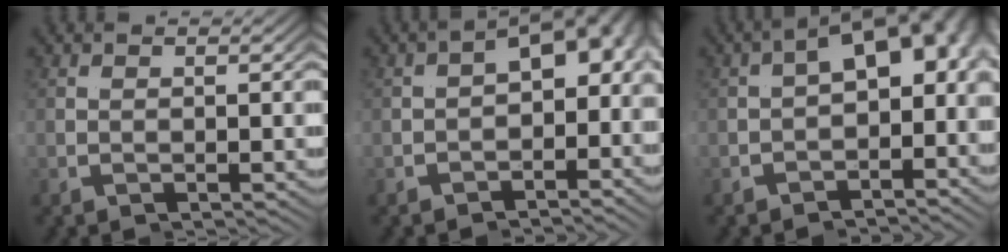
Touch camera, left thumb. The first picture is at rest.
{"total": 6.4, "force": [0.1, 4.1, 4.8], "torque": [-0.075, 0.014, -0.013]}
{"total": 8.0, "force": [0.6, 4.8, 6.4], "torque": [-0.101, 0.015, -0.004]}